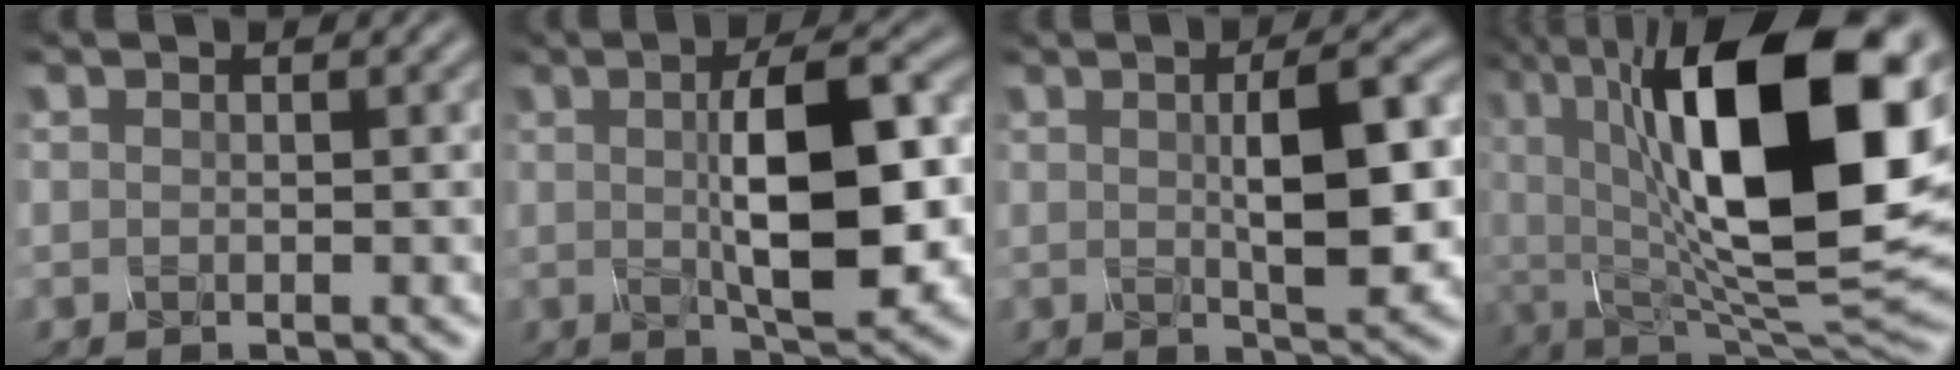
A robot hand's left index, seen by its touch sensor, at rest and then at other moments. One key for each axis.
{"total": 9.1, "fx": 0.5, "fy": 2.7, "fz": 8.7, "tx": -0.132, "ty": 0.005, "tz": 0.004}
{"total": 6.3, "fx": 0.6, "fy": 1.7, "fz": 6.0, "tx": -0.095, "ty": 0.004, "tz": 0.008}
{"total": 17.9, "fx": 4.6, "fy": 7.3, "fz": 15.8, "tx": -0.256, "ty": -0.004, "tz": 0.074}